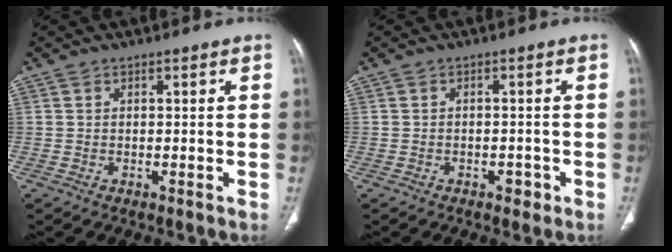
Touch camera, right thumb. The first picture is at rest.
{"total": 2.0, "force": [-1.1, 1.3, 1.1], "torque": [-0.011, 0.006, -0.013]}